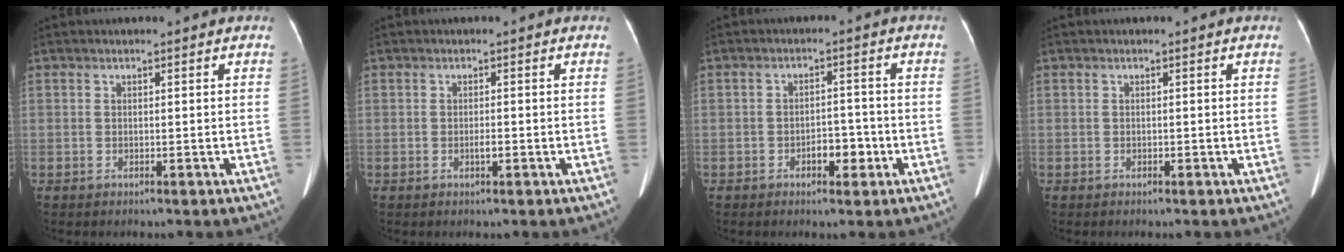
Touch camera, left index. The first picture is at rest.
{"total": 1.0, "force": [-0.5, 0.2, 0.9], "torque": [-0.018, 0.000, -0.007]}
{"total": 3.8, "force": [-1.7, 1.9, 2.7], "torque": [-0.036, 0.008, -0.023]}
{"total": 0.0}